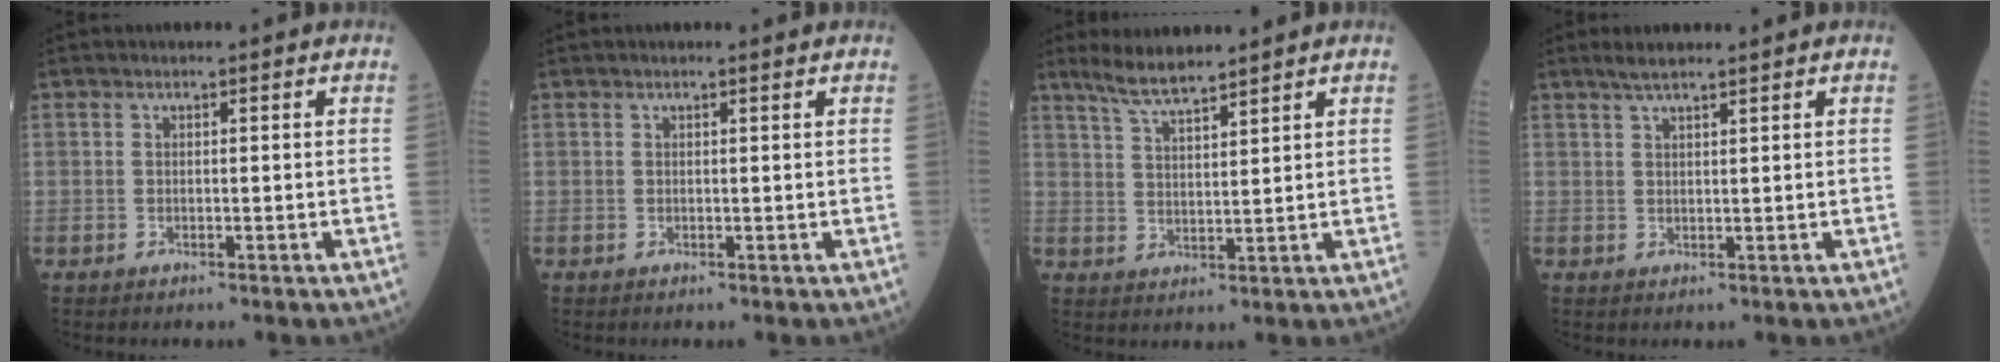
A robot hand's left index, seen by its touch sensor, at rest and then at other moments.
{"total": 1.1, "force": [1.0, 0.0, 0.5], "torque": [-0.010, 0.007, 0.016]}
{"total": 5.8, "force": [5.1, 0.4, 2.7], "torque": [-0.065, 0.006, 0.105]}
{"total": 3.6, "force": [3.0, 0.2, 2.0], "torque": [-0.039, 0.017, 0.056]}